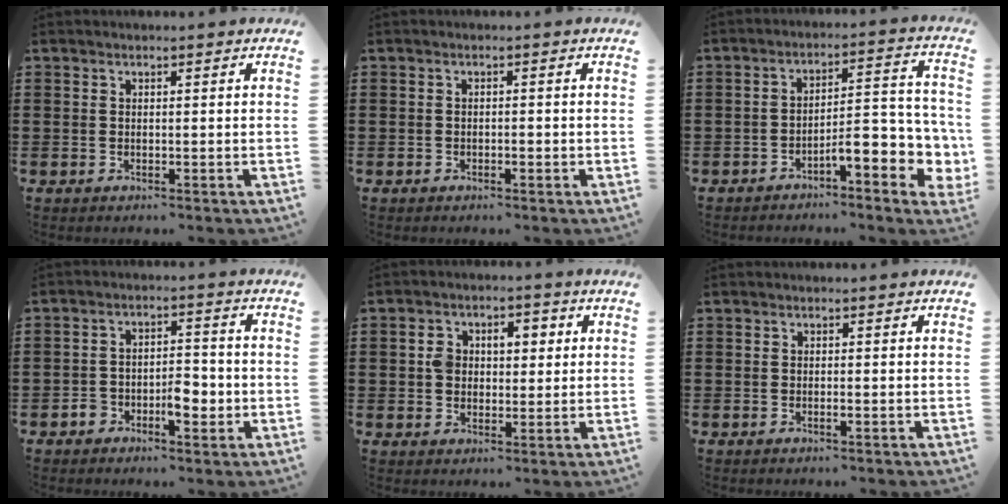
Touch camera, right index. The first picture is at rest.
{"total": 0.8, "force": [-0.6, 0.4, 0.4], "torque": [-0.010, -0.002, -0.011]}
{"total": 7.3, "force": [-3.8, 2.3, 5.8], "torque": [-0.079, -0.014, -0.071]}
{"total": 5.5, "force": [-2.3, 3.2, 3.8], "torque": [-0.065, 0.012, -0.041]}
{"total": 4.4, "force": [0.6, 3.2, 3.0], "torque": [-0.053, 0.008, 0.000]}
{"total": 0.7, "force": [-0.3, 0.1, 0.6], "torque": [-0.011, -0.004, -0.005]}